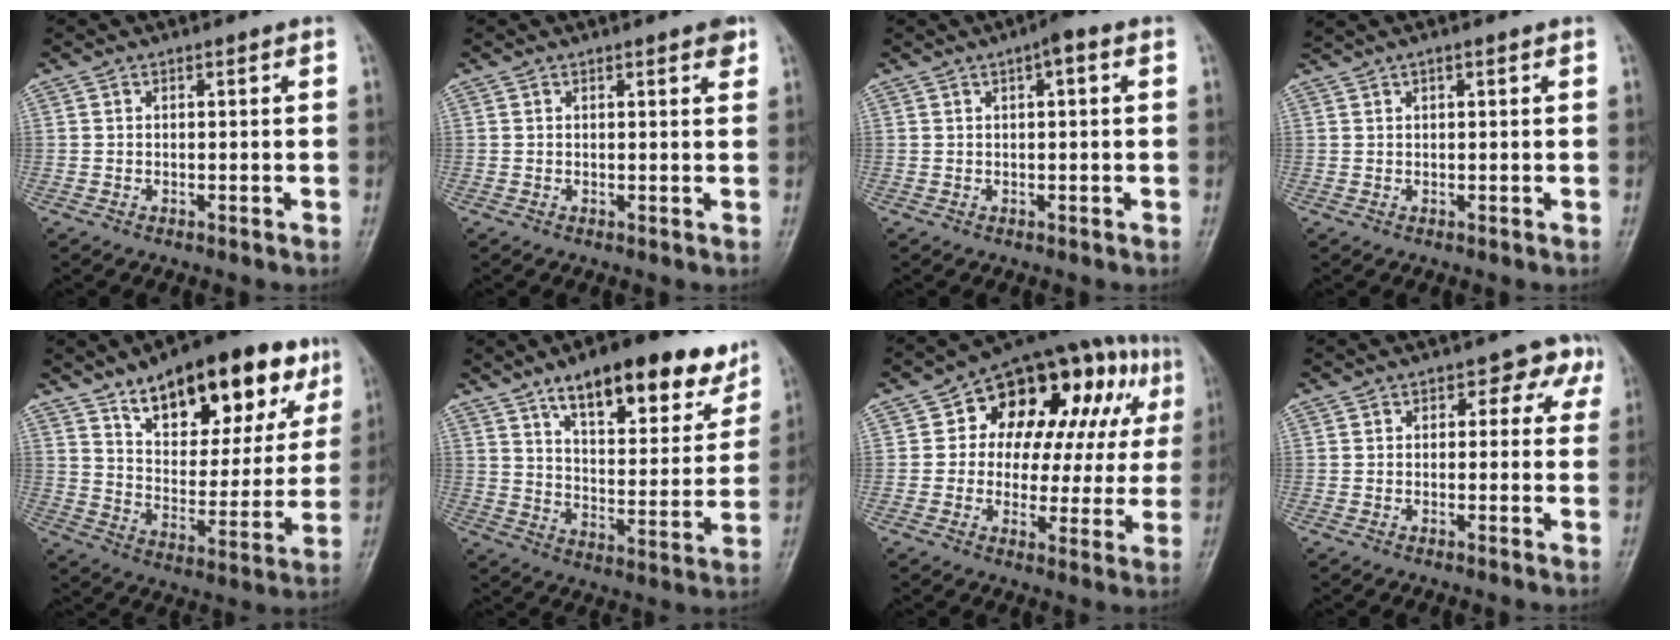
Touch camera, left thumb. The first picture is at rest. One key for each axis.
{"total": 2.2, "fx": 1.3, "fy": 0.6, "fz": 1.6, "tx": -0.016, "ty": -0.004, "tz": 0.013}
{"total": 3.2, "fx": 1.3, "fy": 0.9, "fz": 2.8, "tx": -0.039, "ty": 0.006, "tz": 0.012}
{"total": 2.0, "fx": 1.3, "fy": 0.4, "fz": 1.5, "tx": -0.037, "ty": 0.015, "tz": 0.026}
{"total": 23.6, "fx": 13.8, "fy": 10.4, "fz": 16.1, "tx": -0.187, "ty": -0.038, "tz": 0.214}
{"total": 20.3, "fx": 13.2, "fy": 8.0, "fz": 13.2, "tx": -0.139, "ty": -0.052, "tz": 0.200}
{"total": 21.8, "fx": 6.8, "fy": 13.1, "fz": 16.0, "tx": -0.152, "ty": 0.029, "tz": 0.090}
{"total": 5.1, "fx": 1.8, "fy": 3.4, "fz": 3.2, "tx": 0.004, "ty": 0.003, "tz": 0.008}